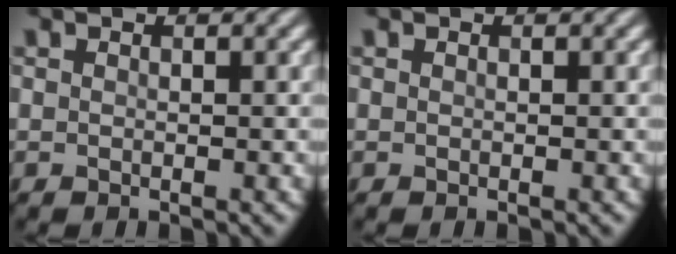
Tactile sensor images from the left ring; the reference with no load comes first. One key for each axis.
{"total": 0.0}